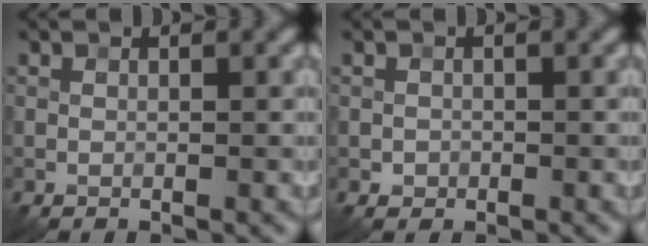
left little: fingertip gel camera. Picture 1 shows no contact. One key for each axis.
{"total": 0.7, "fx": -0.3, "fy": 0.7, "fz": 0.1, "tx": 0.004, "ty": -0.002, "tz": -0.006}